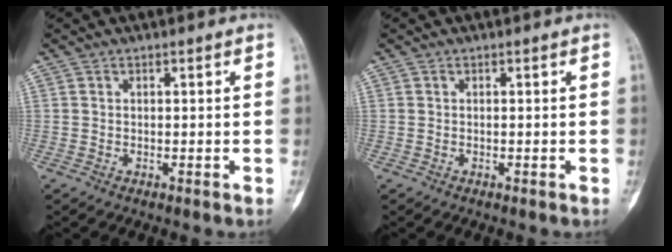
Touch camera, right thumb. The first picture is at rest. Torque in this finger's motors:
{"motor_torque": [-0.29, 0.02, -0.07, 0.14, -0.03]}